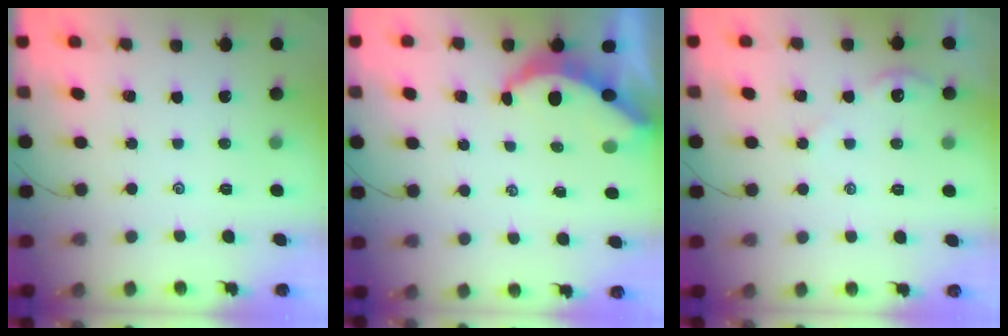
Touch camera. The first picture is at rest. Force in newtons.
{"total": 4.9, "press": 4.9, "slide": 0.4}
{"total": 2.4, "press": 2.4, "slide": 0.4}